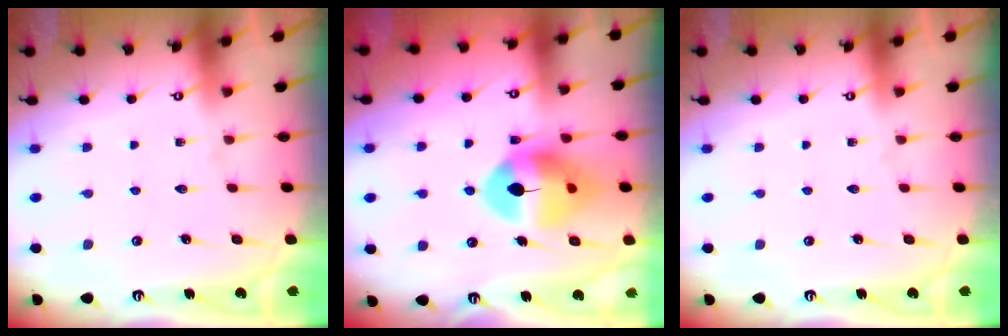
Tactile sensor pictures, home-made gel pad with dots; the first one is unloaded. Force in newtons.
{"total": 12.3, "press": 12.2, "slide": 1.7}
{"total": 0.0}